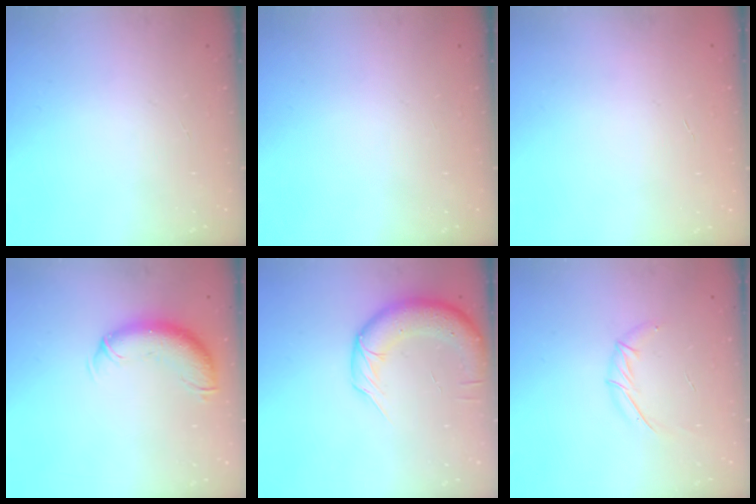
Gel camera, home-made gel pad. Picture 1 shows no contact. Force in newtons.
{"total": 0.0}
{"total": 0.0}
{"total": 11.1, "press": 11.0, "slide": 2.0}
{"total": 11.4, "press": 11.0, "slide": 3.1}
{"total": 7.6, "press": 7.5, "slide": 1.1}